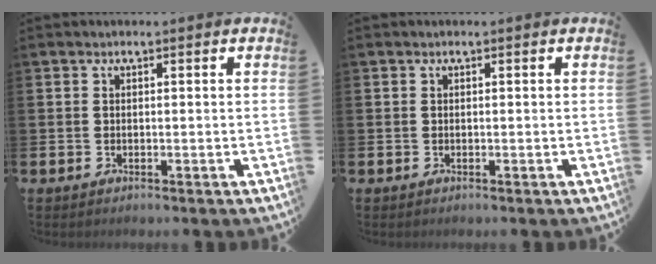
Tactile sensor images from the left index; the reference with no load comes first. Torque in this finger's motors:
{"motor_torque": [0.00, 0.00, 0.00, 0.00]}